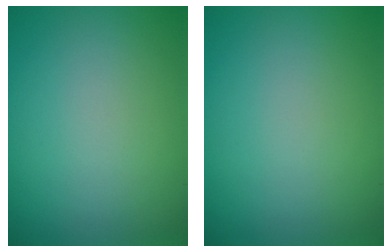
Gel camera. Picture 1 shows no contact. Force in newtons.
{"total": 0.0}